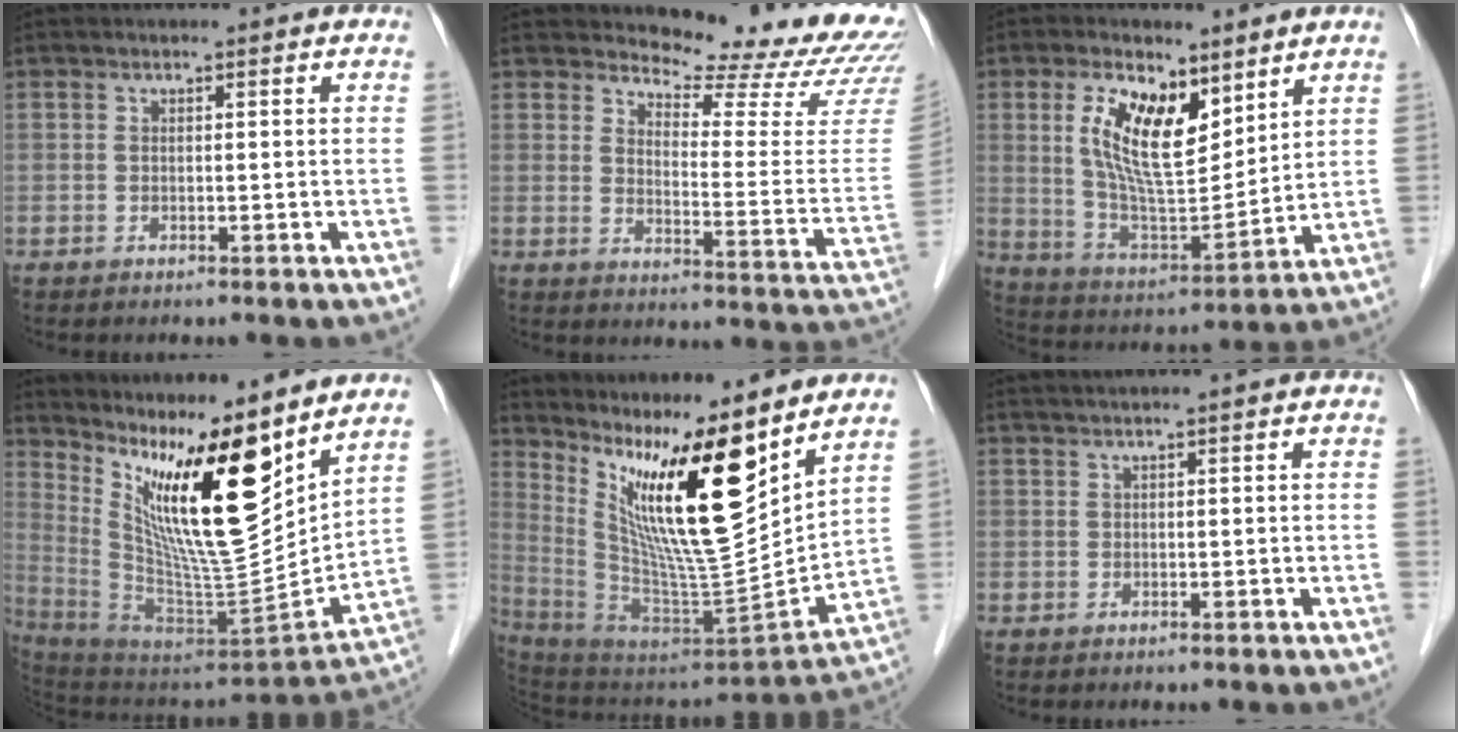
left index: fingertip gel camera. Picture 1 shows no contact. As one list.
[{"total": 18.2, "force": [17.5, 1.3, 4.8], "torque": [-0.062, -0.123, 0.196]}, {"total": 12.6, "force": [5.9, 4.5, 10.1], "torque": [-0.200, 0.006, 0.116]}, {"total": 19.3, "force": [11.0, 2.9, 15.6], "torque": [-0.268, -0.026, 0.200]}, {"total": 18.9, "force": [10.8, 2.3, 15.4], "torque": [-0.268, -0.026, 0.197]}, {"total": 2.0, "force": [1.8, -0.4, 0.8], "torque": [-0.009, 0.021, 0.037]}]